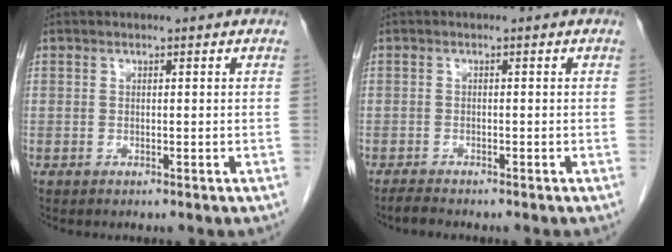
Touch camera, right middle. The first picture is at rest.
{"total": 1.5, "force": [-1.4, 0.1, 0.5], "torque": [-0.019, -0.005, -0.025]}